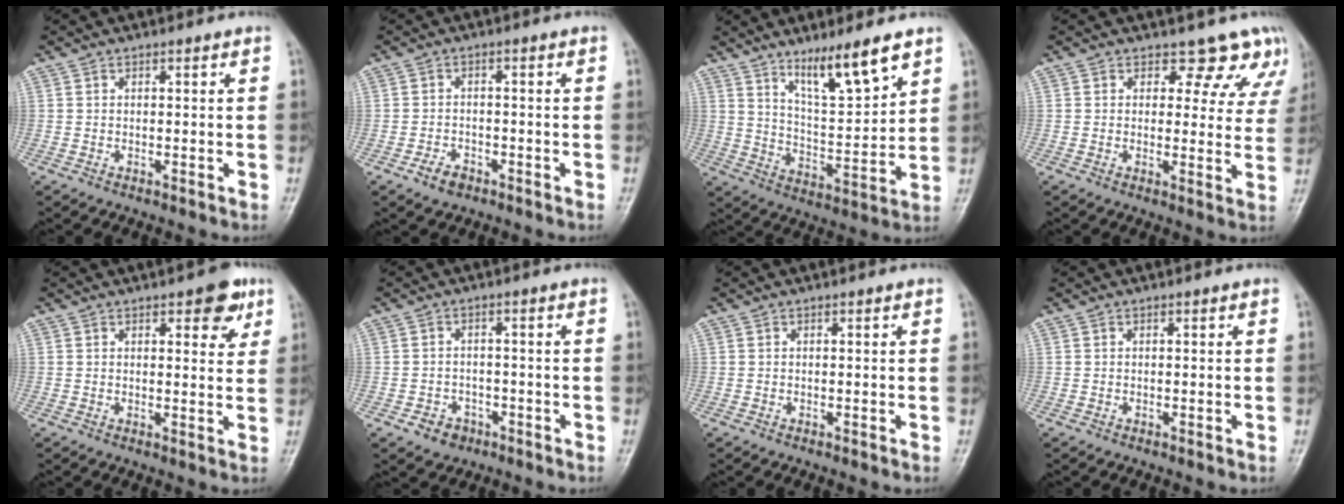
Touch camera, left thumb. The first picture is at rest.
{"total": 3.0, "force": [-1.9, 1.9, 1.5], "torque": [-0.023, 0.011, -0.030]}
{"total": 11.6, "force": [8.0, 2.1, 8.1], "torque": [-0.131, -0.056, 0.149]}
{"total": 8.0, "force": [6.5, 4.5, 1.2], "torque": [0.039, -0.032, 0.052]}
{"total": 5.9, "force": [3.1, 2.5, 4.3], "torque": [-0.033, -0.013, 0.032]}
{"total": 3.8, "force": [-2.0, 3.1, 1.1], "torque": [0.000, 0.015, -0.027]}
{"total": 0.0}
{"total": 0.0}